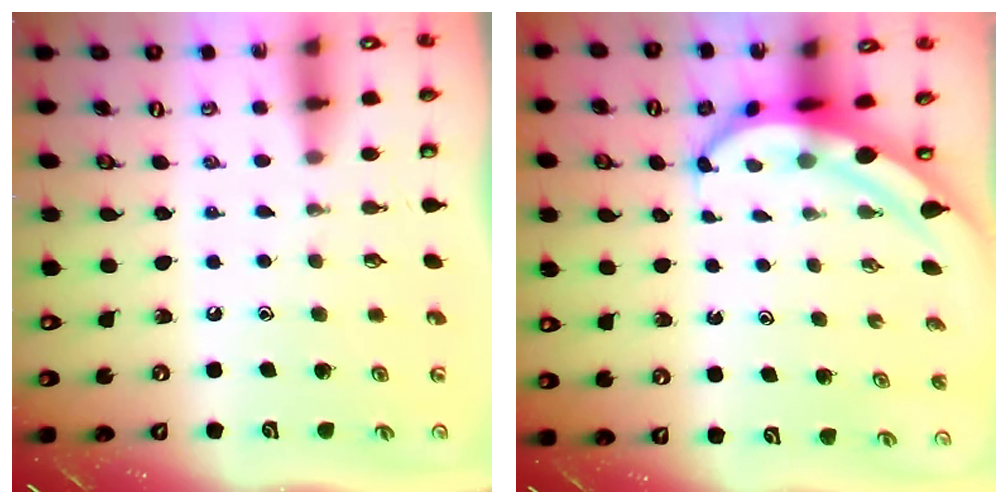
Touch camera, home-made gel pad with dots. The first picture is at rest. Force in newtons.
{"total": 5.3, "press": 5.1, "slide": 1.1}